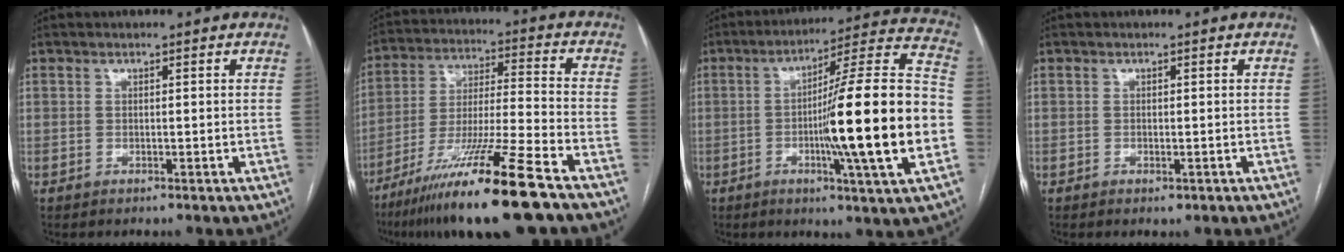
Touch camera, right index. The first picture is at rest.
{"total": 18.2, "force": [-12.3, -0.6, 13.5], "torque": [-0.250, -0.042, -0.220]}
{"total": 22.2, "force": [-4.2, -0.4, 21.8], "torque": [-0.296, 0.004, -0.073]}
{"total": 0.9, "force": [-0.5, 0.5, 0.6], "torque": [-0.007, 0.000, -0.003]}